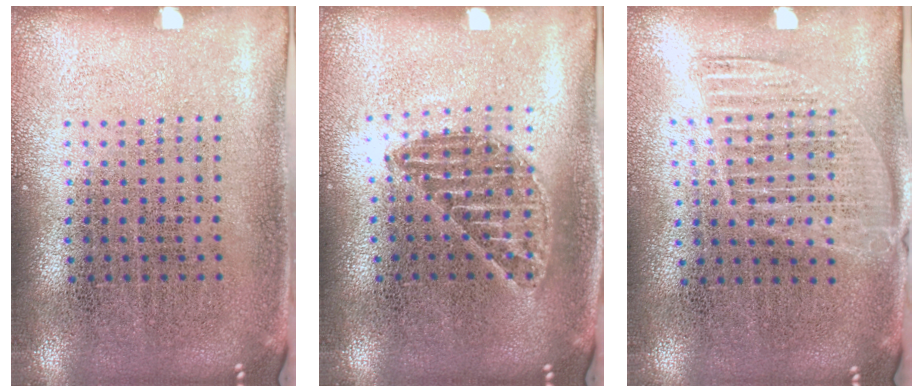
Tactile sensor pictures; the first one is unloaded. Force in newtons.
{"total": 1.2, "press": 1.1, "slide": 0.5}
{"total": 1.3, "press": 1.1, "slide": 0.6}